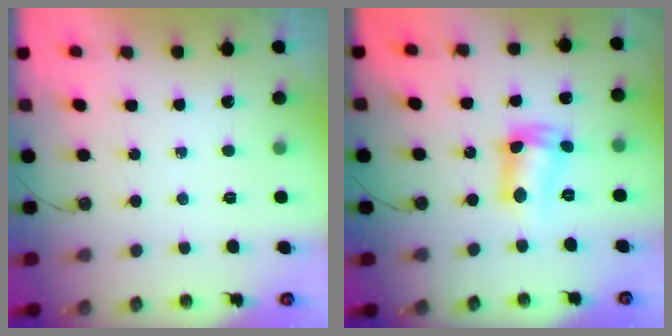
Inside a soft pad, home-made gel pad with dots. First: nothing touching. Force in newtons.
{"total": 9.7, "press": 9.7, "slide": 0.8}